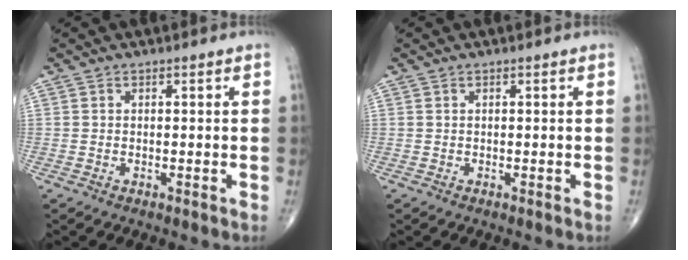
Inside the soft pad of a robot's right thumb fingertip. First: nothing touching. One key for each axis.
{"total": 0.0}